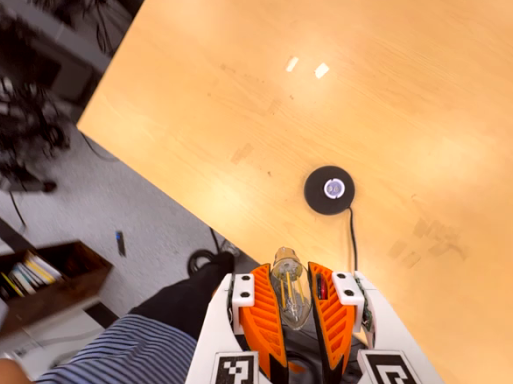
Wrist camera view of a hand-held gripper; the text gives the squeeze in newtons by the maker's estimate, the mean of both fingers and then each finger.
{"total": 20.9, "left": 24.4, "right": 17.4}